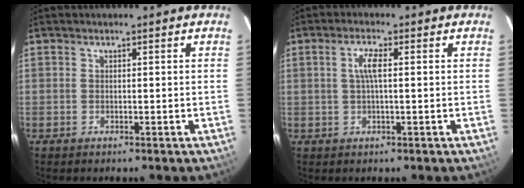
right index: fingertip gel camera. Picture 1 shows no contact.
{"total": 3.3, "force": [0.5, 0.5, 3.2], "torque": [-0.064, 0.004, 0.008]}